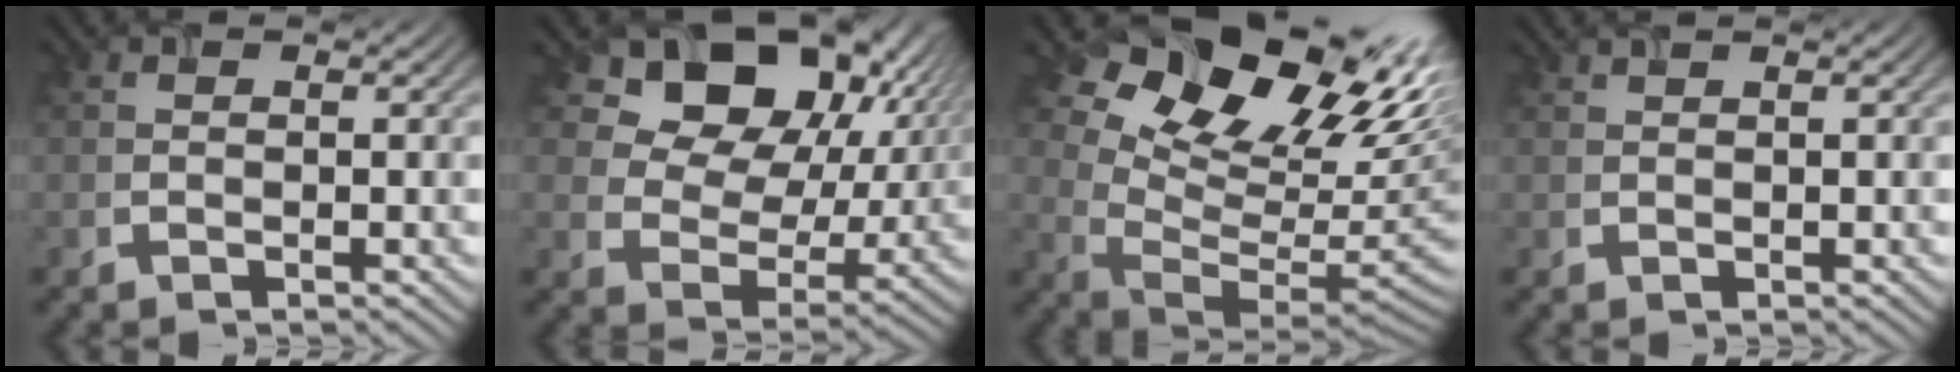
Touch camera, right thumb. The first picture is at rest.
{"total": 16.0, "force": [7.5, 10.5, 9.5], "torque": [-0.170, 0.016, 0.123]}
{"total": 17.0, "force": [7.9, 9.8, 11.3], "torque": [-0.190, 0.011, 0.145]}
{"total": 1.2, "force": [1.0, 0.1, 0.7], "torque": [-0.017, 0.001, 0.013]}